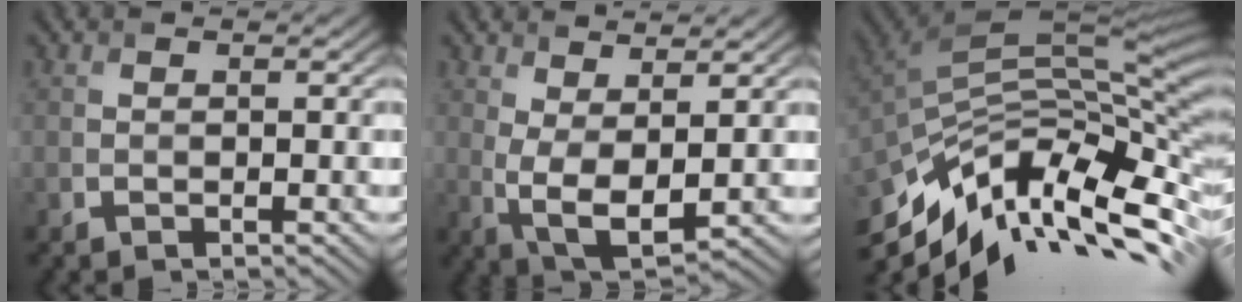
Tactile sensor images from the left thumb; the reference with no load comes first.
{"total": 6.0, "force": [1.7, 2.4, 5.2], "torque": [-0.115, -0.002, 0.034]}
{"total": 14.4, "force": [-7.3, 5.0, 11.3], "torque": [-0.238, -0.005, -0.131]}